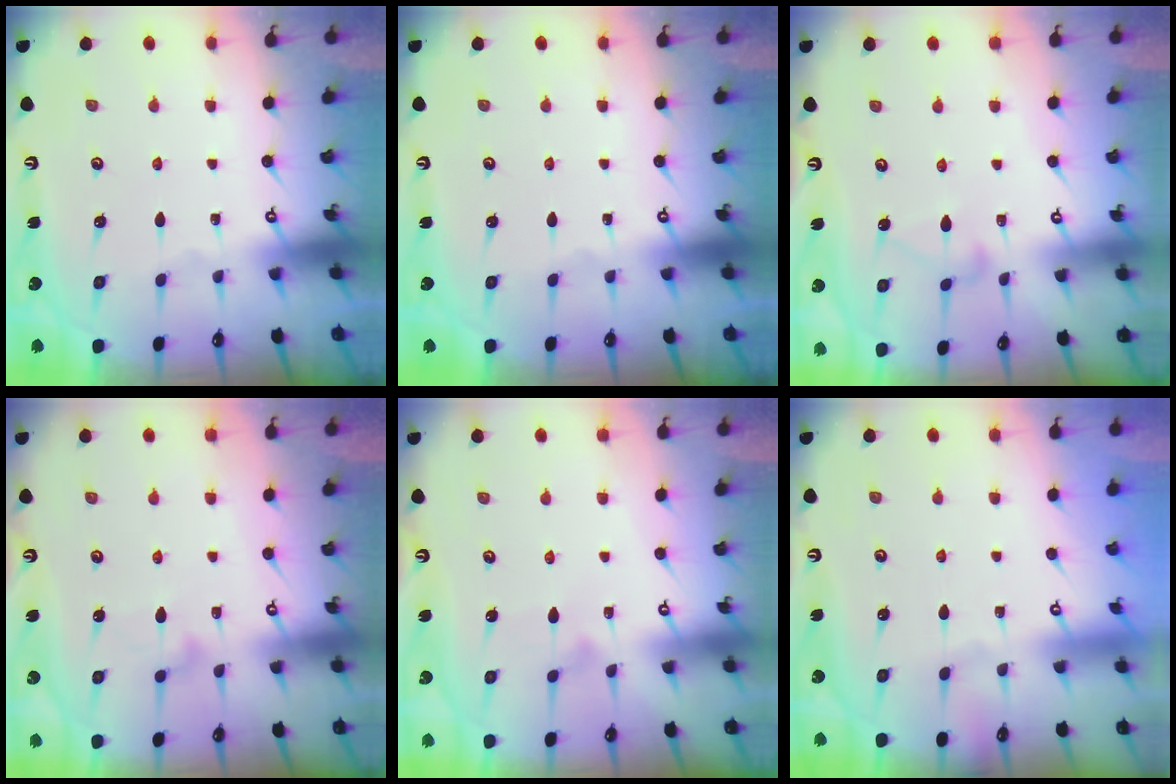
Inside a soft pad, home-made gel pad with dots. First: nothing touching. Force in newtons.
{"total": 0.0}
{"total": 7.2, "press": 7.2, "slide": 0.4}
{"total": 8.4, "press": 8.4, "slide": 0.5}
{"total": 7.2, "press": 7.2, "slide": 0.3}
{"total": 3.9, "press": 3.9, "slide": 0.1}